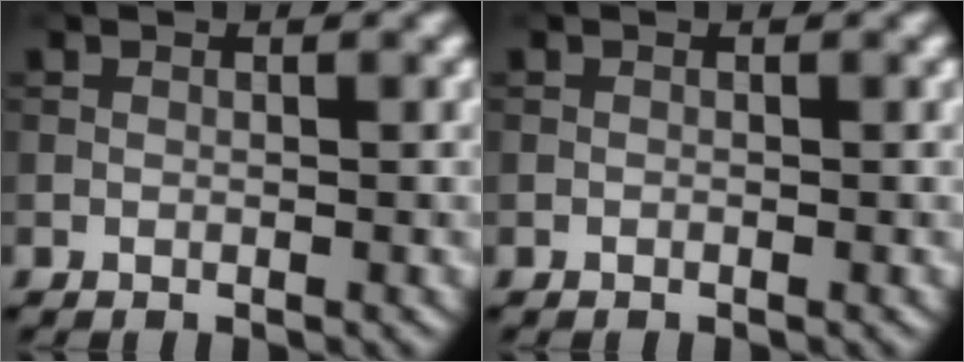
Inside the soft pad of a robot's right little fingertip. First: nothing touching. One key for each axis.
{"total": 0.0}